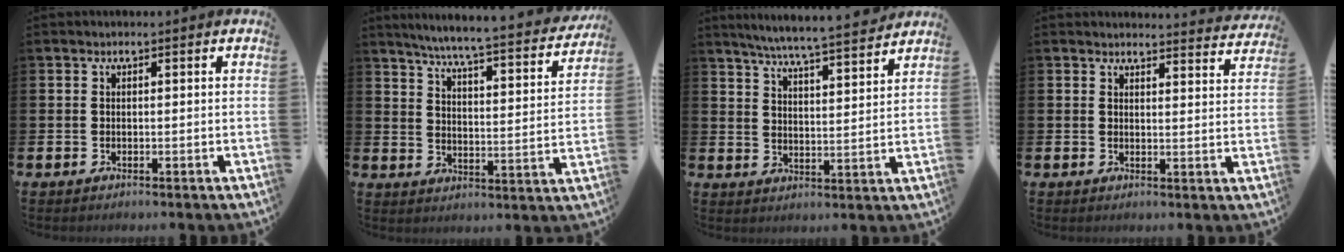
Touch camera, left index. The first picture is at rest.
{"total": 6.3, "force": [5.8, -0.1, 2.5], "torque": [-0.067, -0.054, 0.092]}
{"total": 6.6, "force": [6.3, -0.4, 1.9], "torque": [-0.051, -0.046, 0.107]}
{"total": 3.2, "force": [3.2, 0.2, 0.1], "torque": [0.002, -0.025, 0.055]}